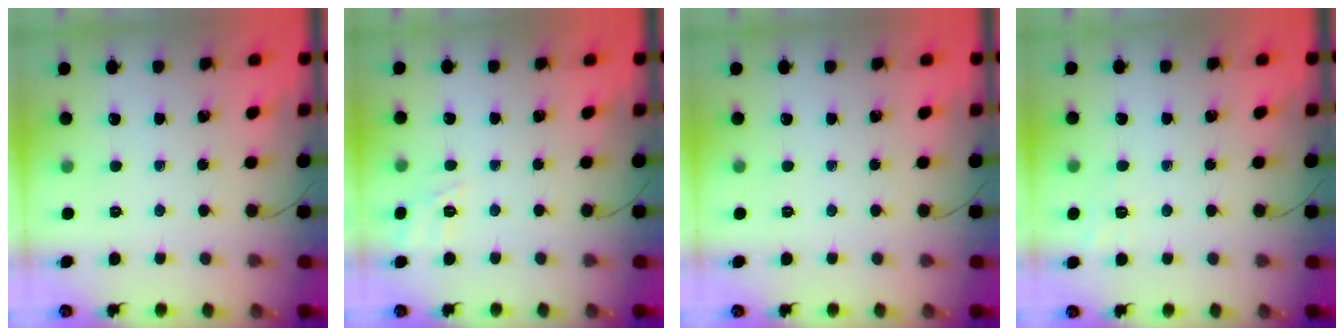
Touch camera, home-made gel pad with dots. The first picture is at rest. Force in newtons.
{"total": 9.4, "press": 9.2, "slide": 1.7}
{"total": 0.0}
{"total": 1.9, "press": 0.0, "slide": 1.9}